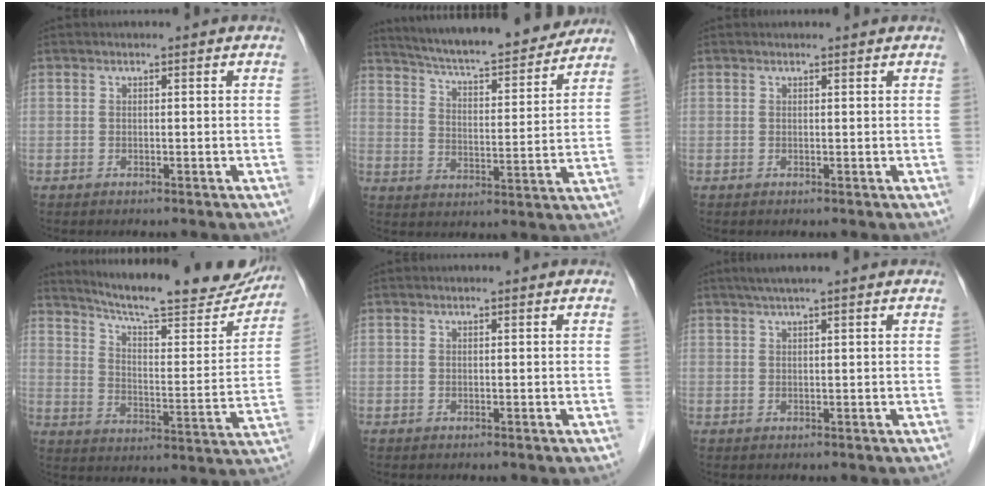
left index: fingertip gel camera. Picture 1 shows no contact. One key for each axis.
{"total": 19.1, "fx": 17.6, "fy": 2.2, "fz": 7.2, "tx": -0.116, "ty": 0.000, "tz": 0.252}
{"total": 0.8, "fx": 0.8, "fy": -0.1, "fz": 0.1, "tx": -0.009, "ty": 0.000, "tz": 0.010}
{"total": 23.4, "fx": 21.2, "fy": 3.2, "fz": 9.4, "tx": -0.140, "ty": -0.041, "tz": 0.284}
{"total": 0.0}
{"total": 4.0, "fx": 3.0, "fy": -0.6, "fz": 2.5, "tx": -0.039, "ty": 0.027, "tz": 0.054}